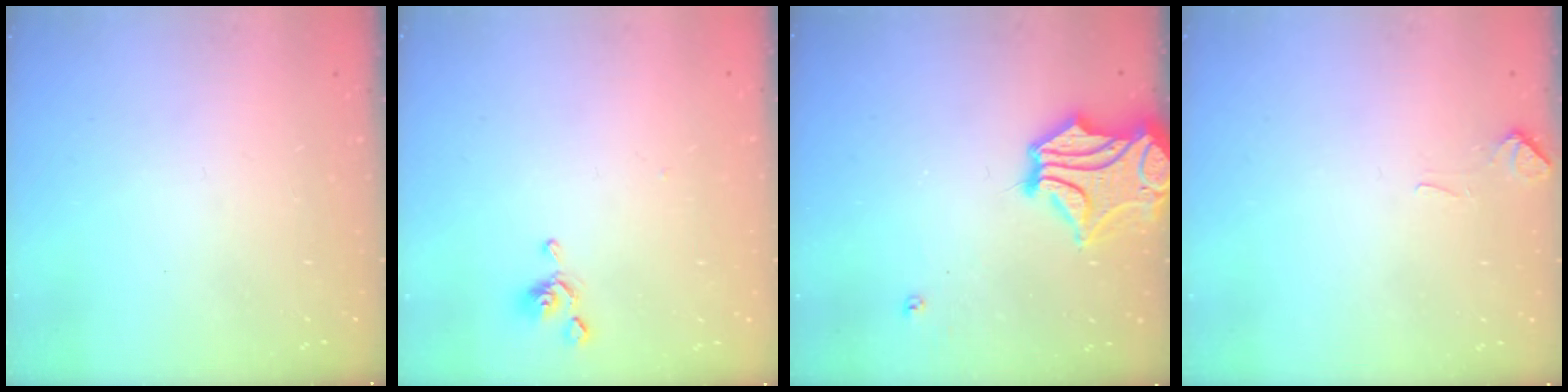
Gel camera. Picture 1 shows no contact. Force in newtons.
{"total": 0.6, "press": 0.0, "slide": 0.6}
{"total": 6.1, "press": 5.7, "slide": 2.3}
{"total": 3.6, "press": 3.5, "slide": 0.5}